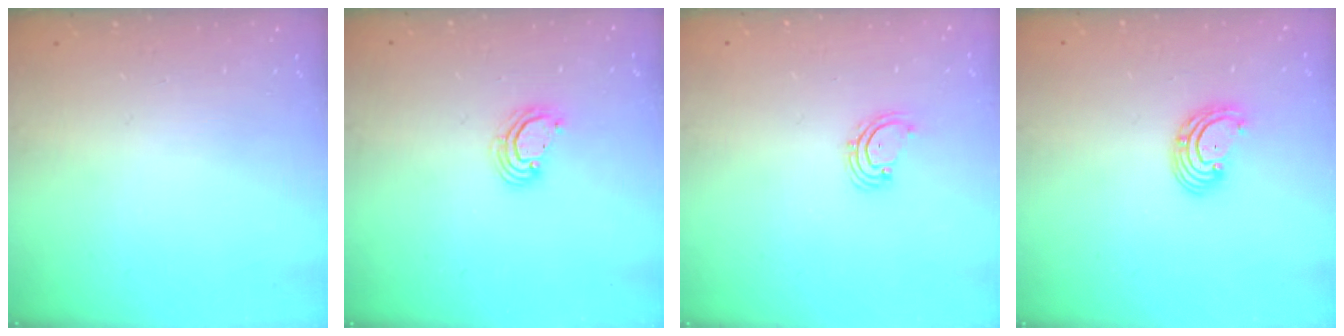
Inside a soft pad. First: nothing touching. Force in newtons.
{"total": 3.6, "press": 3.6, "slide": 0.2}
{"total": 2.0, "press": 2.0, "slide": 0.4}
{"total": 3.9, "press": 3.9, "slide": 0.3}